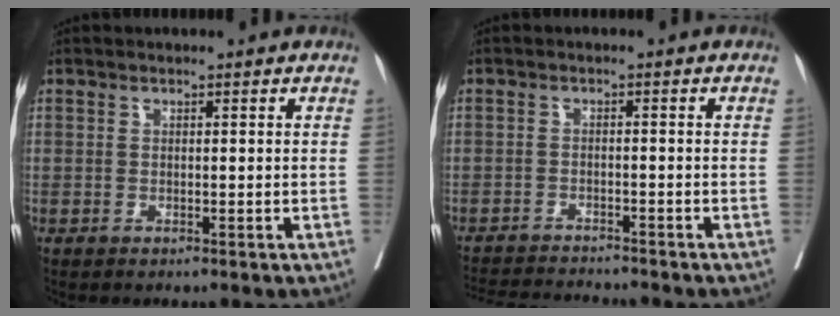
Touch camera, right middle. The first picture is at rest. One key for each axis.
{"total": 8.5, "fx": -8.2, "fy": 0.0, "fz": 2.0, "tx": -0.027, "ty": -0.006, "tz": -0.129}